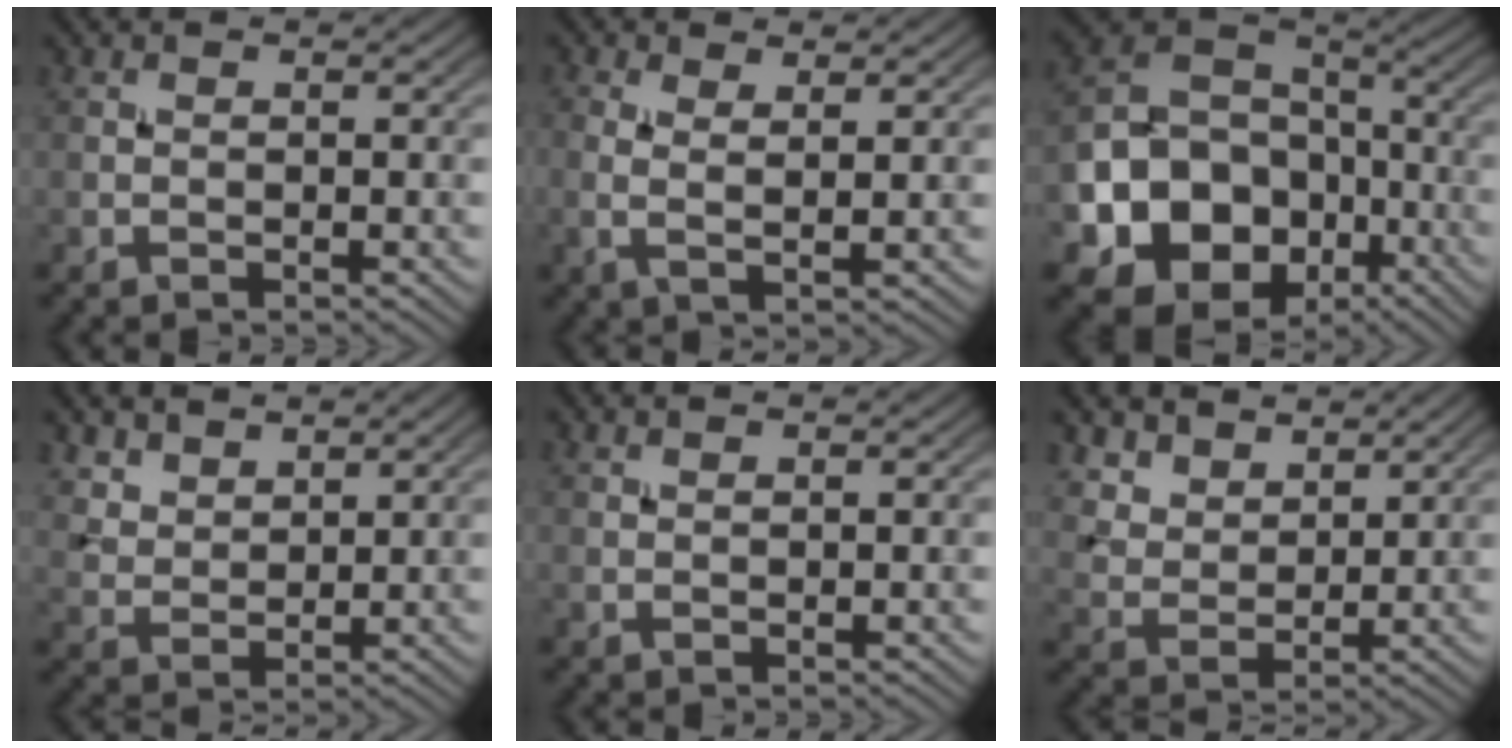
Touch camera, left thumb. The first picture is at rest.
{"total": 3.3, "force": [1.4, 1.0, 2.9], "torque": [-0.058, 0.001, 0.023]}
{"total": 17.2, "force": [-7.0, 13.4, 8.2], "torque": [-0.185, -0.051, -0.131]}
{"total": 4.2, "force": [3.4, 2.1, 1.5], "torque": [-0.044, -0.011, 0.086]}
{"total": 0.7, "force": [0.6, 0.0, 0.3], "torque": [-0.008, 0.003, 0.011]}
{"total": 5.5, "force": [4.4, 2.7, 1.9], "torque": [-0.059, -0.021, 0.111]}